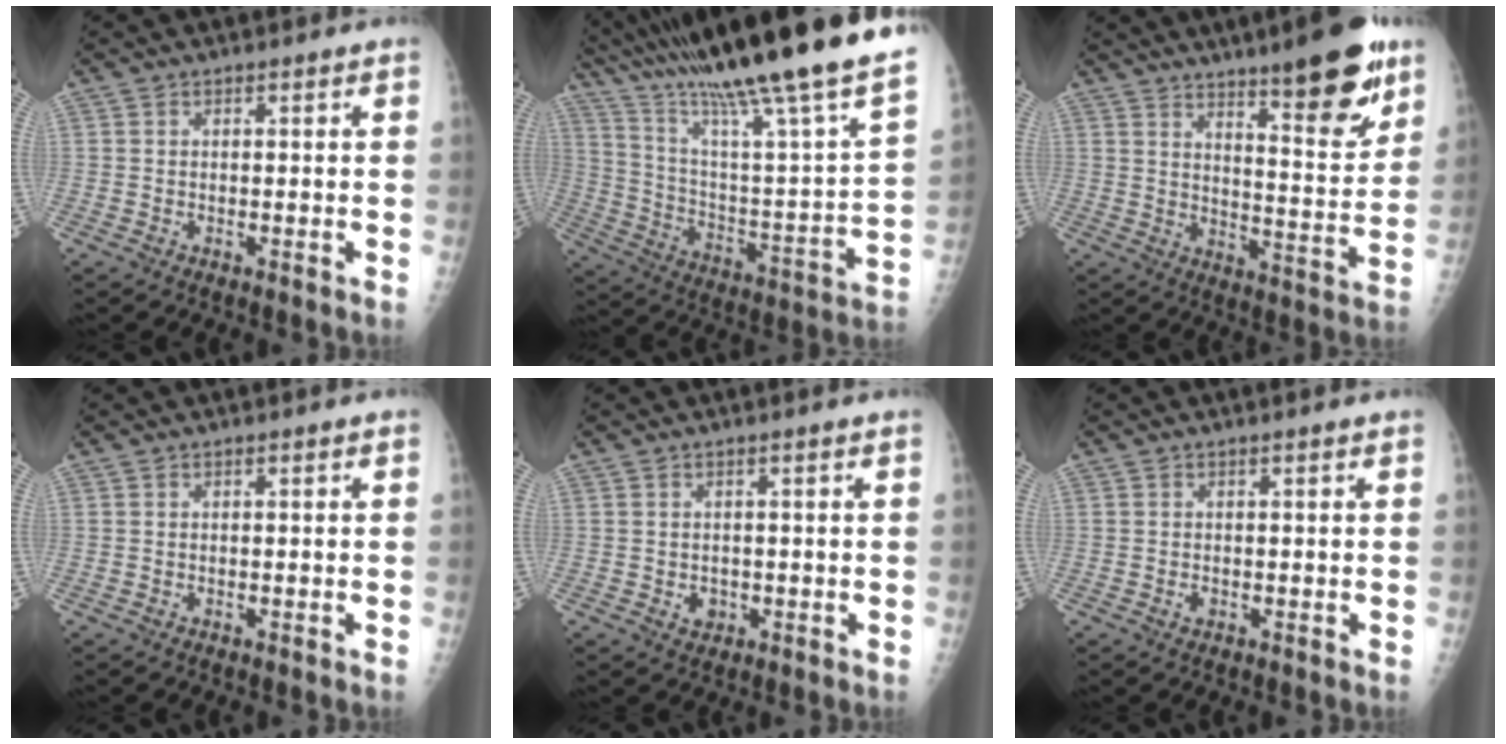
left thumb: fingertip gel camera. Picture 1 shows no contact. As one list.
[{"total": 35.6, "force": [26.7, 3.5, 23.3], "torque": [-0.363, -0.091, 0.403]}, {"total": 16.2, "force": [10.4, 3.6, 12.0], "torque": [-0.141, -0.066, 0.158]}, {"total": 0.0}, {"total": 1.7, "force": [-0.2, 1.4, 0.9], "torque": [-0.007, 0.001, 0.003]}, {"total": 0.9, "force": [0.1, 0.5, 0.7], "torque": [-0.013, 0.006, 0.005]}]